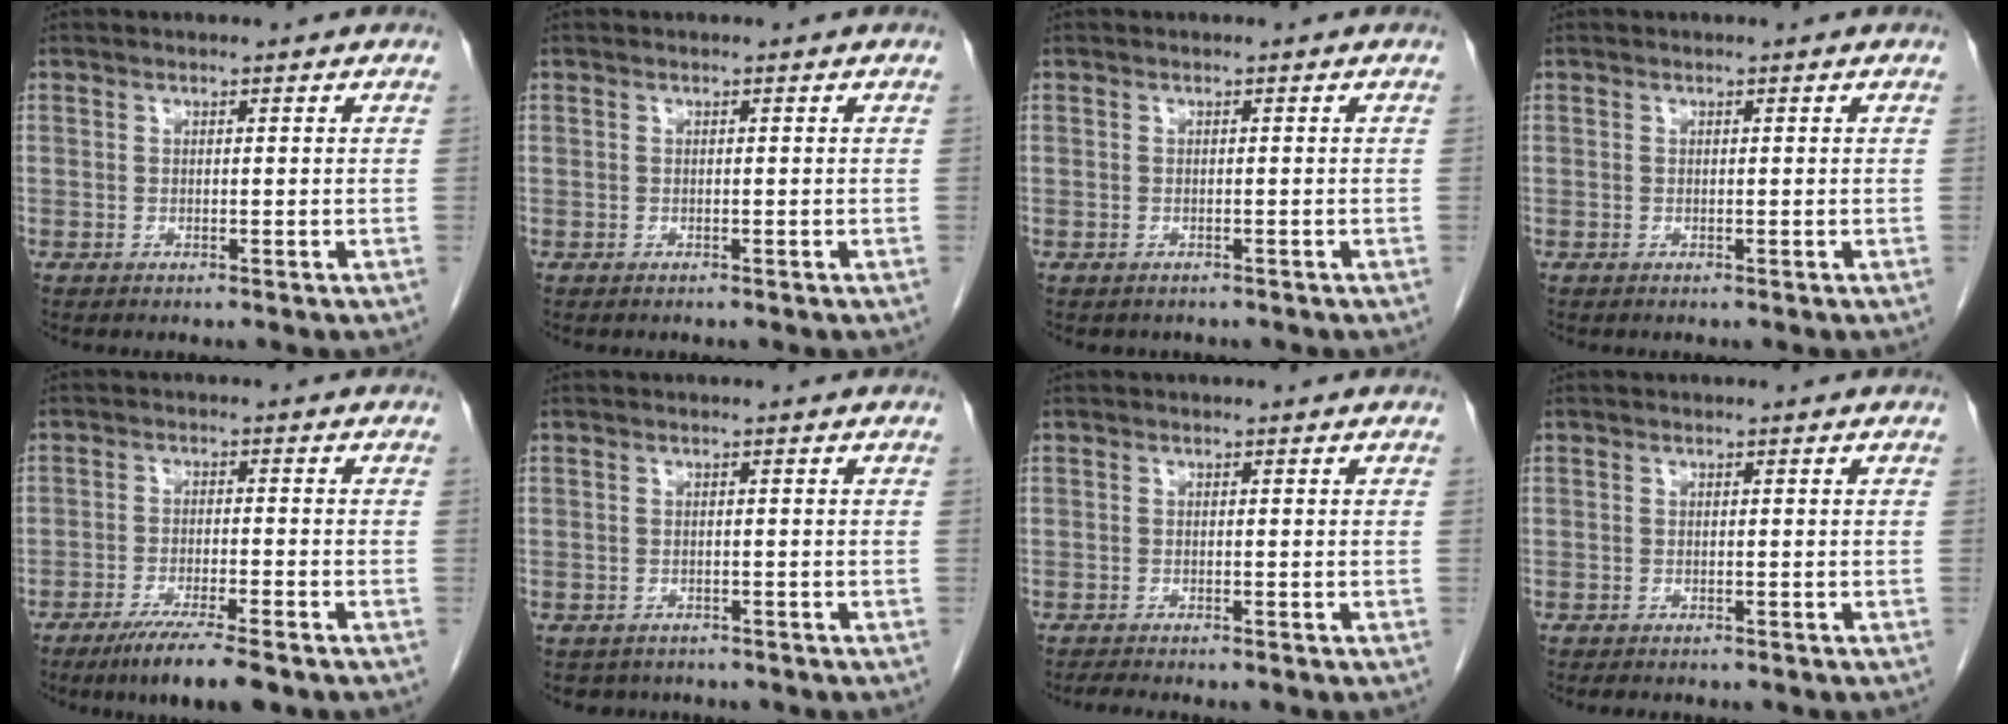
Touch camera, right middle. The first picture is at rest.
{"total": 0.0}
{"total": 1.0, "force": [-0.8, 0.6, 0.1], "torque": [-0.011, 0.001, -0.011]}
{"total": 0.0}
{"total": 7.3, "force": [-5.3, 0.5, 5.0], "torque": [-0.081, -0.016, -0.088]}
{"total": 3.0, "force": [-2.5, 1.6, 0.1], "torque": [-0.005, 0.002, -0.034]}
{"total": 1.8, "force": [-1.6, 0.1, 0.7], "torque": [-0.017, -0.005, -0.026]}
{"total": 2.4, "force": [-2.0, 0.8, 1.0], "torque": [-0.018, -0.005, -0.021]}